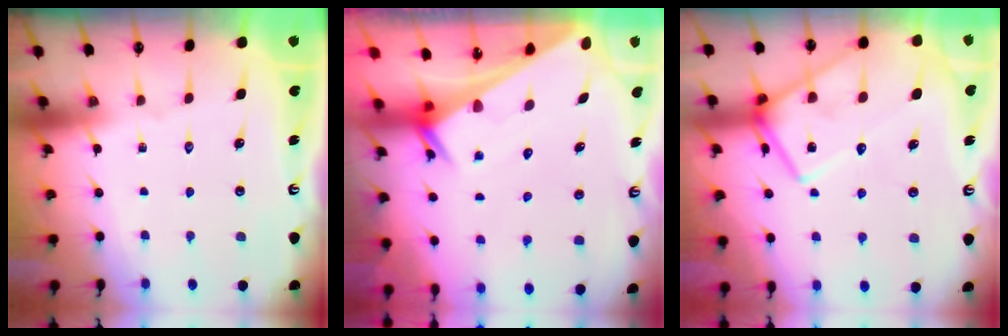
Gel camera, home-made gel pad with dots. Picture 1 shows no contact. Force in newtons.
{"total": 2.5, "press": 2.5, "slide": 0.1}
{"total": 16.6, "press": 16.6, "slide": 1.1}